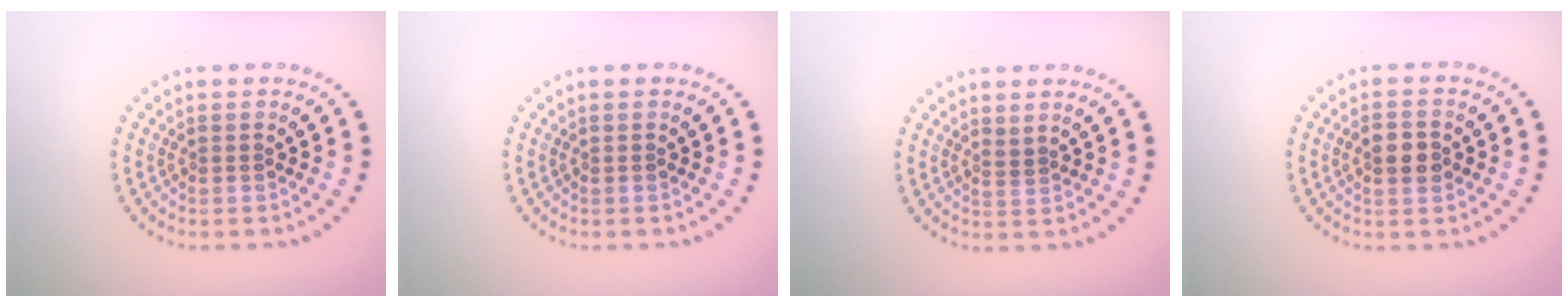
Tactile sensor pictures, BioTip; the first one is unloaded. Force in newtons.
{"total": 0.0}
{"total": 0.6, "press": 0.2, "slide": 0.5}
{"total": 2.8, "press": 2.8, "slide": 0.2}